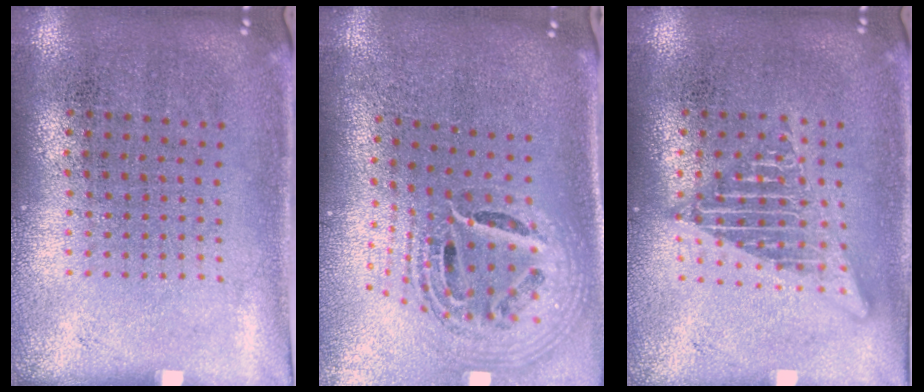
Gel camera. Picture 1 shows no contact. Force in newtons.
{"total": 2.2, "press": 1.6, "slide": 1.5}
{"total": 2.6, "press": 2.6, "slide": 0.3}